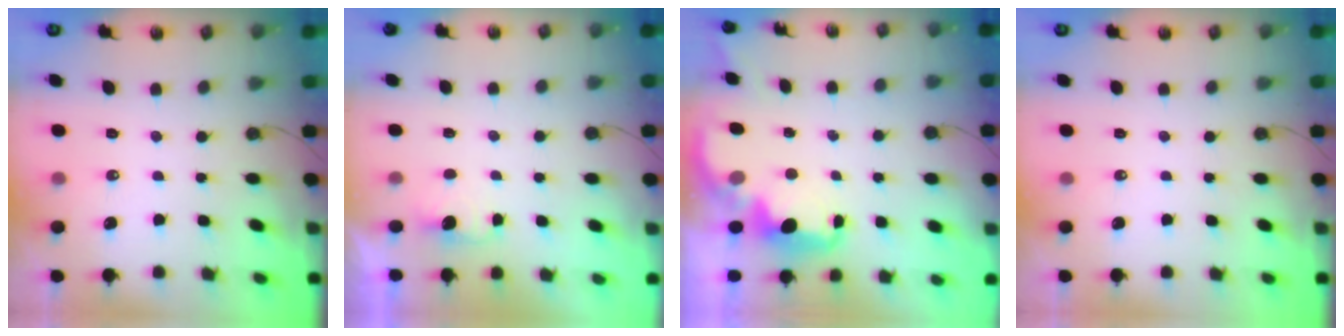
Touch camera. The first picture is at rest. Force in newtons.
{"total": 1.8, "press": 1.6, "slide": 0.9}
{"total": 2.4, "press": 2.3, "slide": 0.7}
{"total": 0.0}